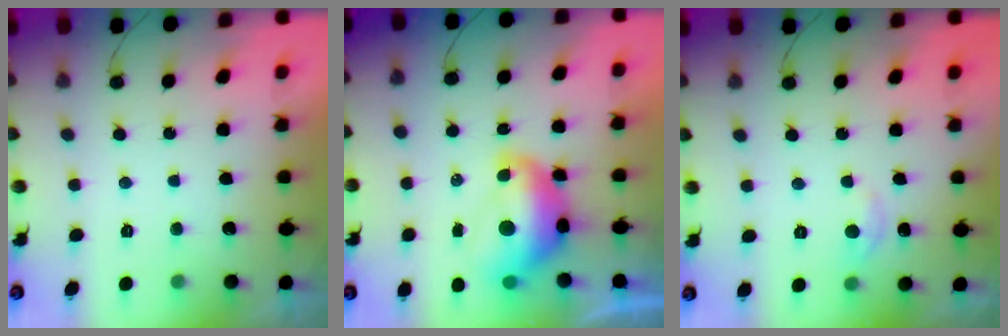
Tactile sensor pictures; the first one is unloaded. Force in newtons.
{"total": 12.8, "press": 12.7, "slide": 1.1}
{"total": 3.1, "press": 3.1, "slide": 0.4}